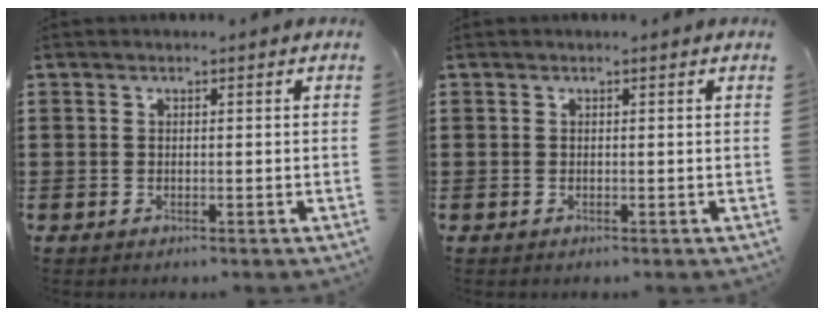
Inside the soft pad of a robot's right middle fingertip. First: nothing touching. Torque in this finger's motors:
{"motor_torque": [0.04, -0.19, 0.00, 0.01]}